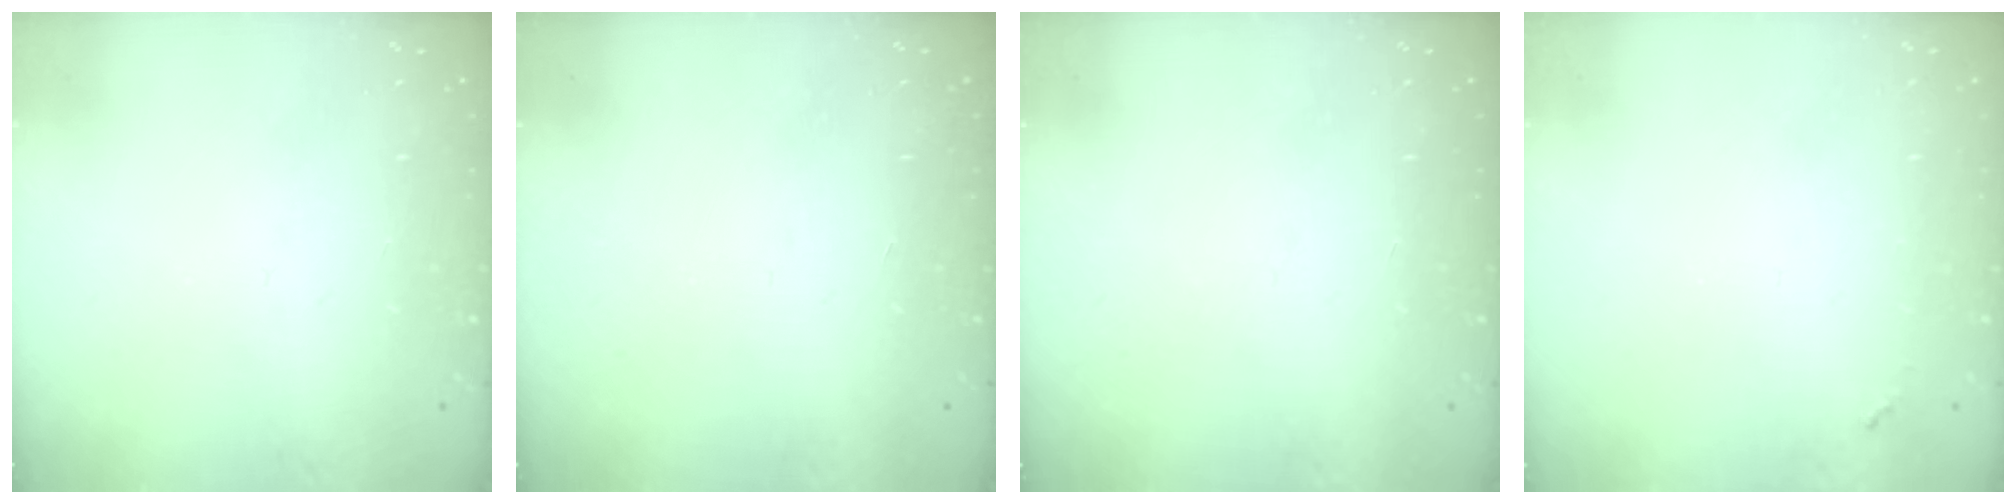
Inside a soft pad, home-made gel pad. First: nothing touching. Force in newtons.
{"total": 1.7, "press": 1.7, "slide": 0.1}
{"total": 1.5, "press": 1.5, "slide": 0.1}
{"total": 3.5, "press": 3.5, "slide": 0.3}